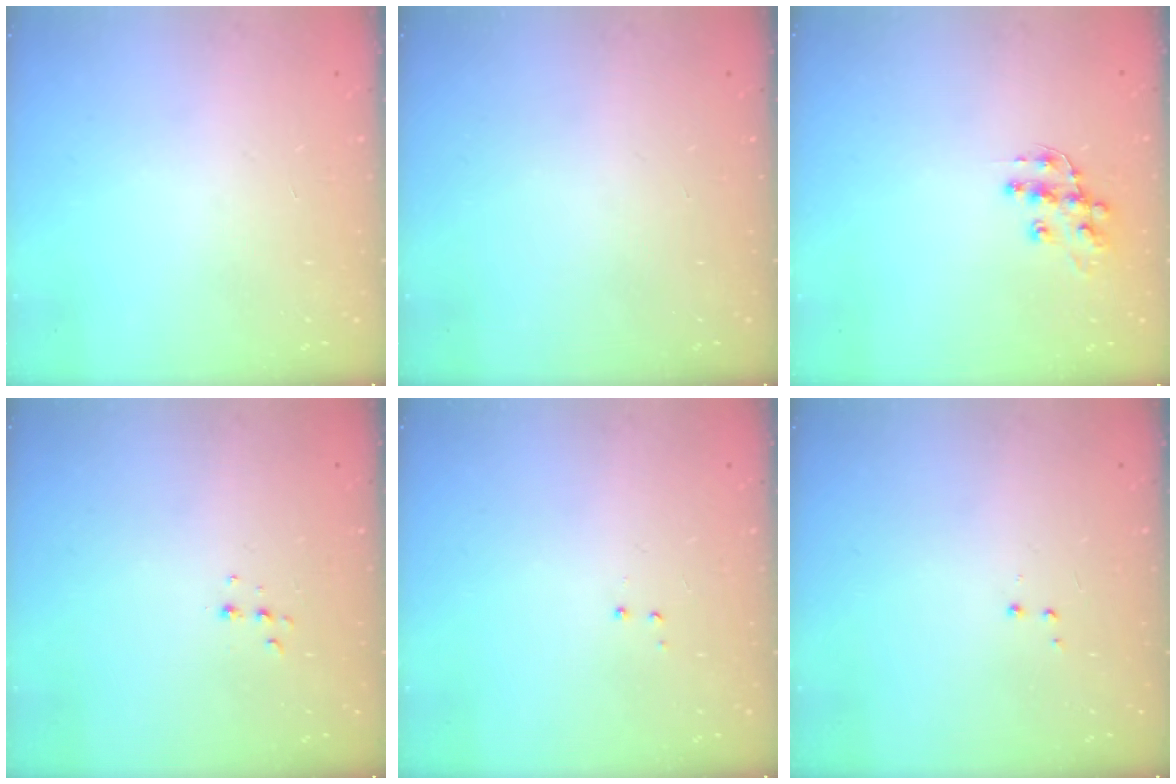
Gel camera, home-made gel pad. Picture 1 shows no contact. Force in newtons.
{"total": 0.0}
{"total": 10.8, "press": 10.7, "slide": 0.8}
{"total": 4.7, "press": 4.6, "slide": 0.8}
{"total": 2.9, "press": 2.8, "slide": 0.6}
{"total": 2.9, "press": 2.8, "slide": 0.7}